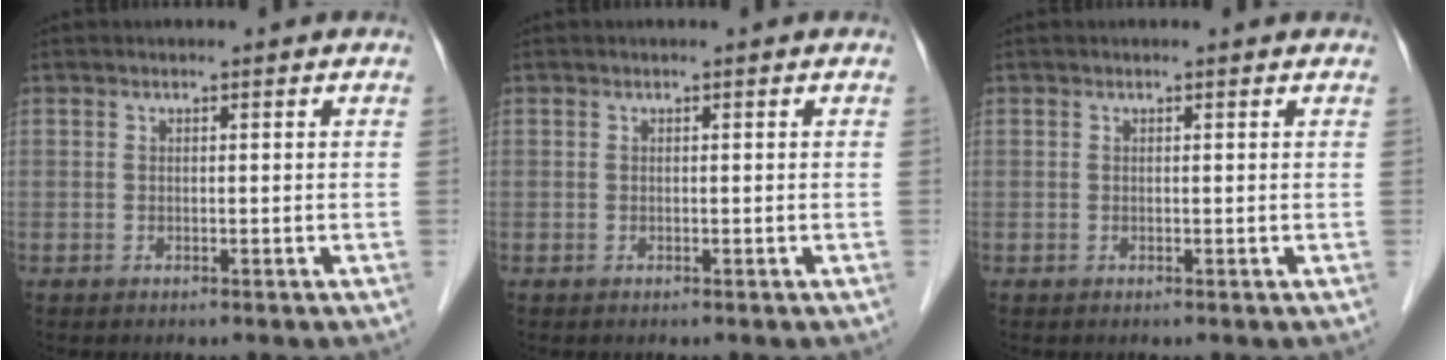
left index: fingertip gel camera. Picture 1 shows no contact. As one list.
[{"total": 0.0}, {"total": 0.0}]